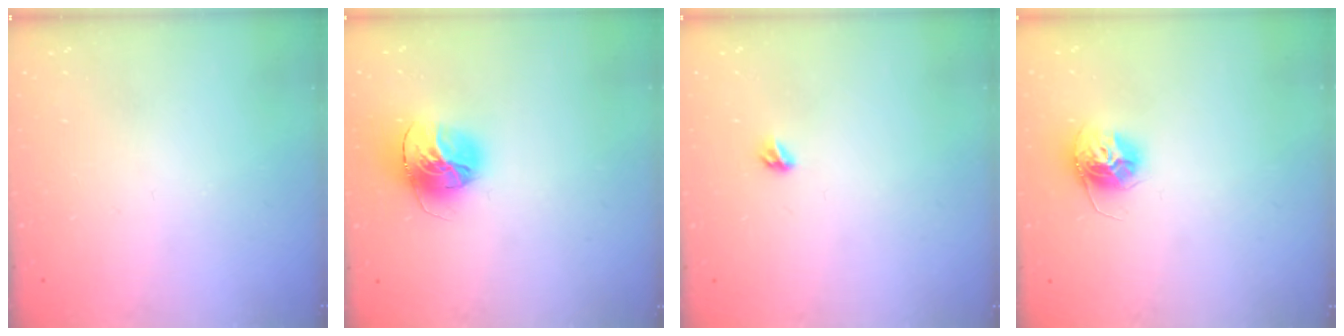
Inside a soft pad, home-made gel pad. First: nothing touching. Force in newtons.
{"total": 16.1, "press": 16.0, "slide": 1.7}
{"total": 3.5, "press": 3.4, "slide": 0.7}
{"total": 11.9, "press": 11.9, "slide": 1.0}